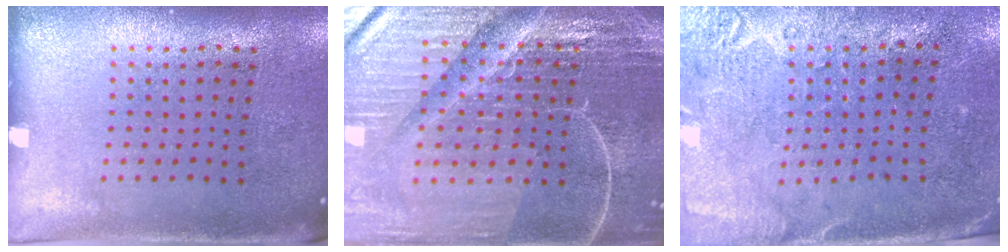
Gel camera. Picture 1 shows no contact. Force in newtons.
{"total": 7.1, "press": 6.1, "slide": 3.5}
{"total": 2.8, "press": 2.3, "slide": 1.5}